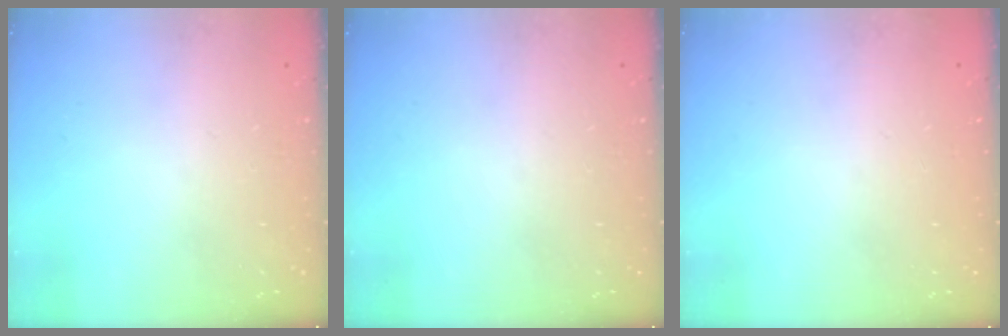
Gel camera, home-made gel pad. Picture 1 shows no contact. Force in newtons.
{"total": 0.0}
{"total": 13.0, "press": 3.6, "slide": 12.5}